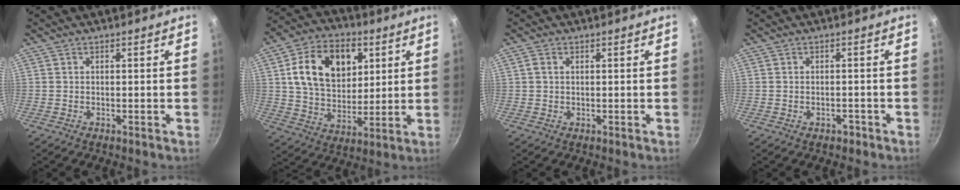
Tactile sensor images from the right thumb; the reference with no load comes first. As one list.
[{"total": 18.2, "force": [5.3, 12.8, 11.8], "torque": [-0.171, -0.006, 0.087]}, {"total": 1.5, "force": [0.5, 1.0, 1.0], "torque": [-0.017, 0.001, 0.009]}, {"total": 1.5, "force": [-0.9, 0.9, 0.8], "torque": [-0.006, 0.012, -0.009]}]